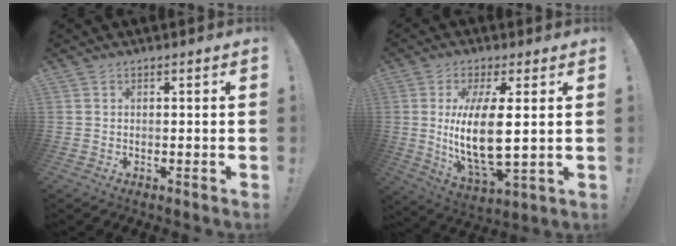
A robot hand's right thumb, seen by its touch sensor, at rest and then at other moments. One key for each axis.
{"total": 15.3, "fx": 1.5, "fy": 5.2, "fz": 14.3, "tx": -0.290, "ty": -0.022, "tz": 0.020}